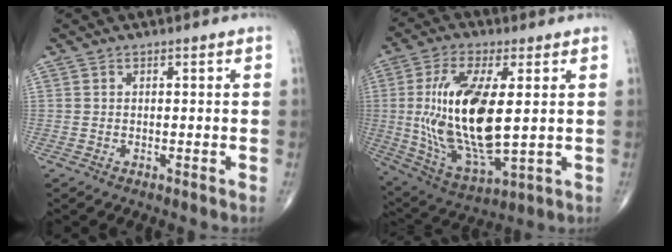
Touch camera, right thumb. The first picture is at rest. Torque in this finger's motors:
{"motor_torque": [2.58, 2.42, 0.48, 0.00, 0.60]}